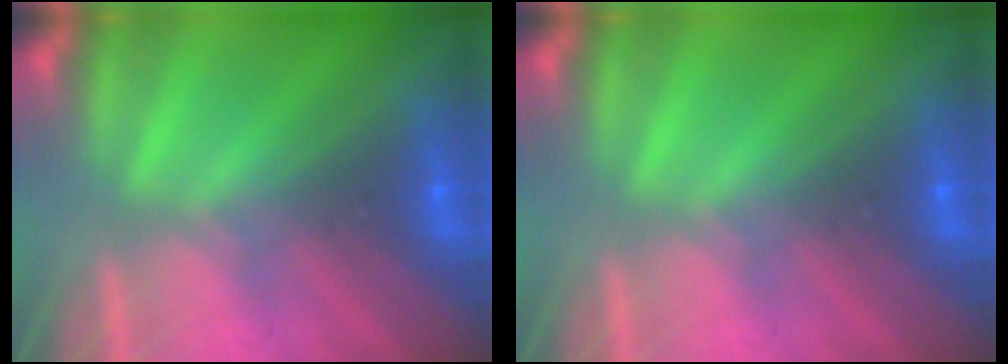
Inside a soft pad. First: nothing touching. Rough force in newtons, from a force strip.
{"total": 0.0}